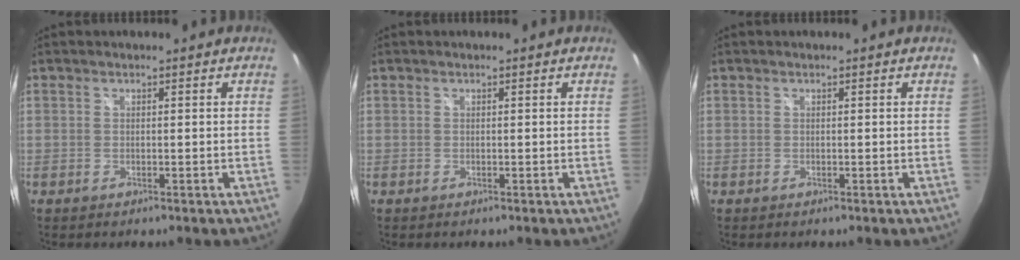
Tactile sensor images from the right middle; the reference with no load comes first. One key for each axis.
{"total": 0.0}
{"total": 0.0}